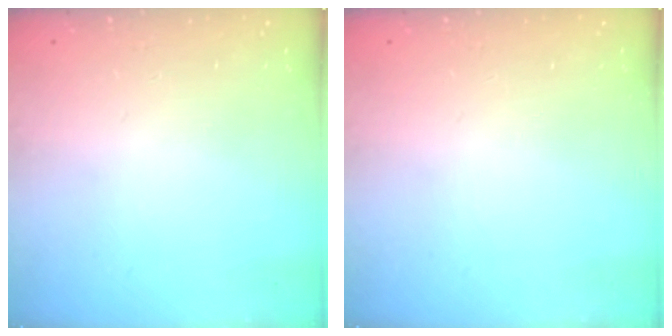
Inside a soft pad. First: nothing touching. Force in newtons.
{"total": 0.0}